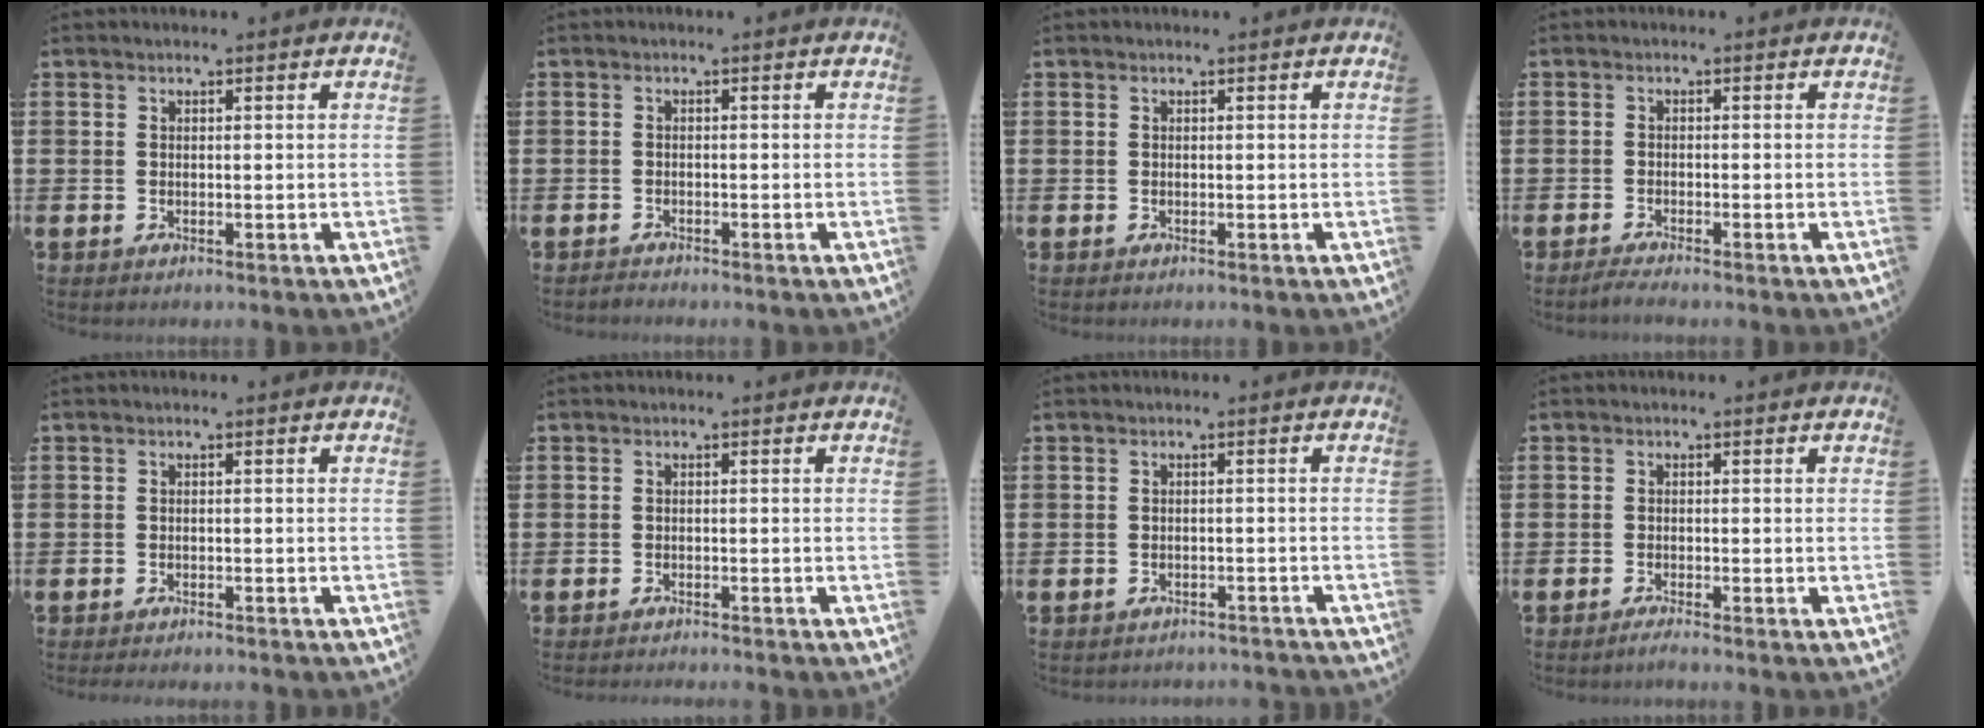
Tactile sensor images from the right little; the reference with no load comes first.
{"total": 0.7, "force": [-0.7, 0.1, 0.0], "torque": [-0.003, -0.001, -0.014]}
{"total": 0.0}
{"total": 1.2, "force": [-0.9, 0.0, 0.8], "torque": [-0.013, -0.003, -0.018]}
{"total": 0.6, "force": [-0.6, 0.0, 0.1], "torque": [-0.003, -0.004, -0.011]}
{"total": 0.7, "force": [-0.7, -0.2, 0.0], "torque": [0.000, -0.002, -0.014]}
{"total": 1.1, "force": [-1.1, 0.0, 0.0], "torque": [-0.003, 0.002, -0.022]}
{"total": 1.0, "force": [-0.7, 0.0, 0.7], "torque": [-0.011, -0.004, -0.014]}